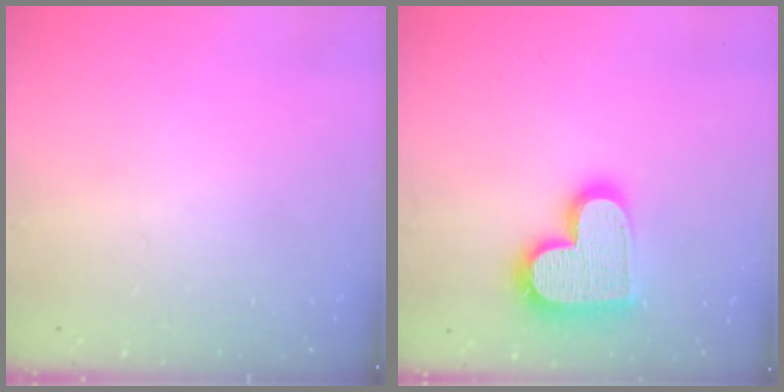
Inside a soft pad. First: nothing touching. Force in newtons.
{"total": 17.9, "press": 17.9, "slide": 1.1}